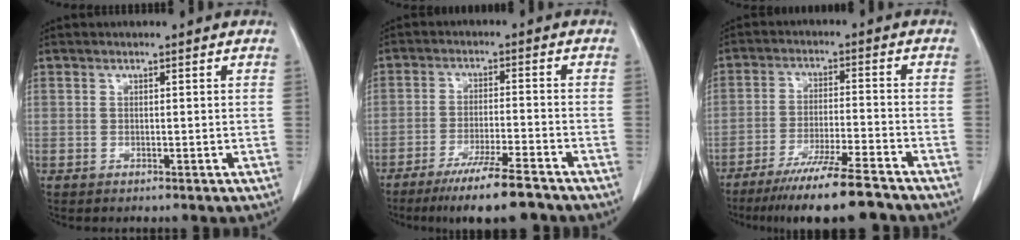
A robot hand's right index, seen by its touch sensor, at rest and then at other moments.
{"total": 10.0, "force": [-7.7, 0.3, 6.4], "torque": [-0.100, -0.024, -0.125]}
{"total": 12.3, "force": [-10.0, 0.0, 7.3], "torque": [-0.111, -0.032, -0.160]}